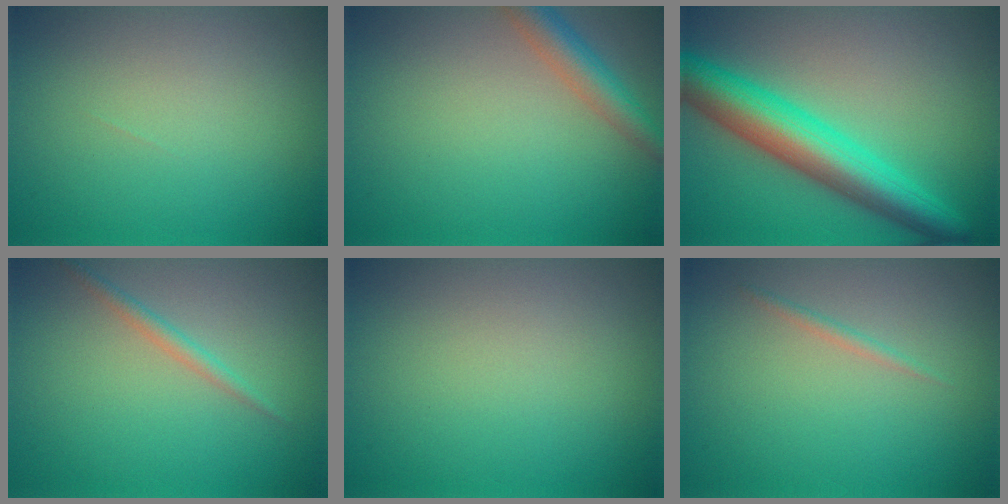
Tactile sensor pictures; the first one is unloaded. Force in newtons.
{"total": 3.3, "press": 3.3, "slide": 0.1}
{"total": 7.5, "press": 7.5, "slide": 0.1}
{"total": 1.3, "press": 1.3, "slide": 0.1}
{"total": 0.0}
{"total": 0.7, "press": 0.7, "slide": 0.1}